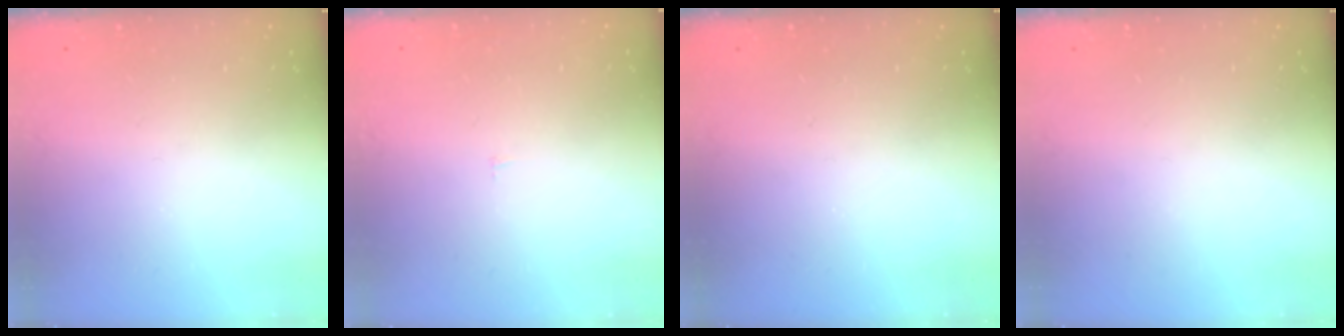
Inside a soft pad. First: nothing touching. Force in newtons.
{"total": 1.6, "press": 1.6, "slide": 0.1}
{"total": 0.0}
{"total": 0.0}